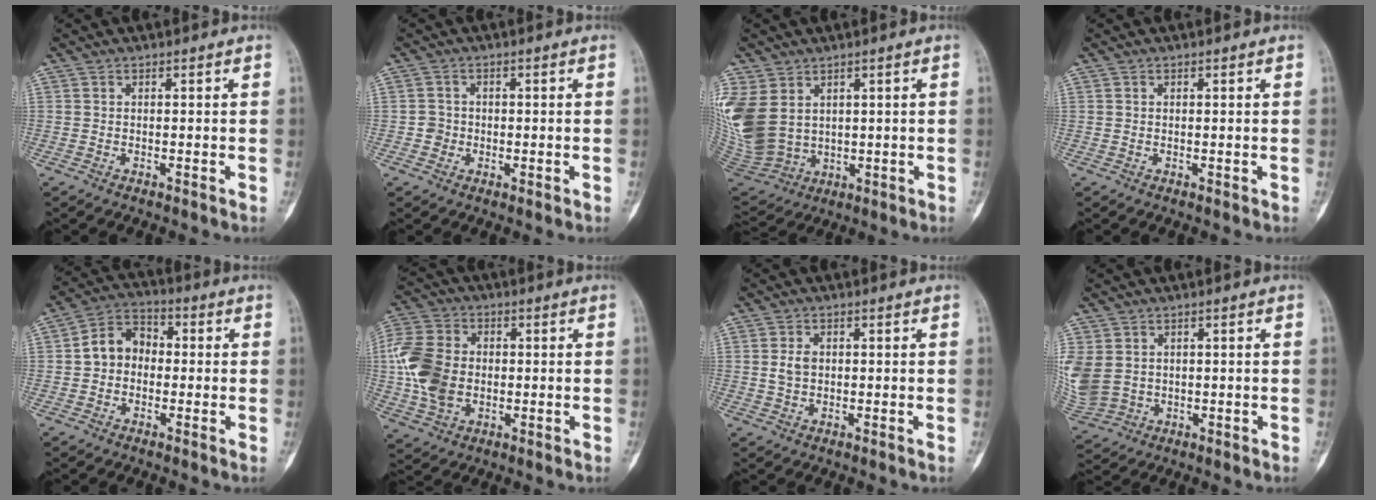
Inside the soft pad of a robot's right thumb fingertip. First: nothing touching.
{"total": 2.2, "force": [-0.5, 2.1, 0.3], "torque": [0.009, 0.008, -0.013]}
{"total": 13.5, "force": [3.5, 10.4, 7.9], "torque": [-0.182, -0.012, 0.099]}
{"total": 0.0}
{"total": 7.8, "force": [-0.2, 6.3, 4.6], "torque": [-0.057, 0.029, -0.019]}
{"total": 13.7, "force": [-0.4, 10.0, 9.4], "torque": [-0.188, 0.010, -0.008]}
{"total": 2.7, "force": [0.2, 1.9, 1.9], "torque": [-0.033, 0.004, 0.006]}
{"total": 11.7, "force": [1.2, 9.9, 6.2], "torque": [-0.176, 0.008, 0.048]}